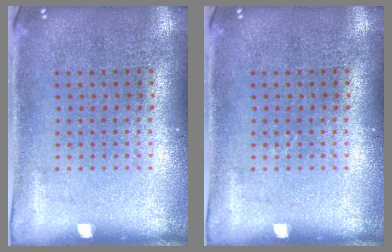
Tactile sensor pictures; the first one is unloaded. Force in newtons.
{"total": 0.0}